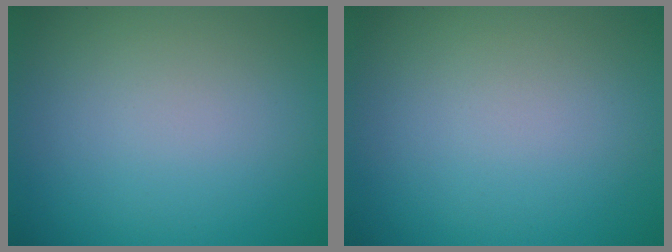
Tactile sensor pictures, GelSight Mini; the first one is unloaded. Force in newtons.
{"total": 0.0}